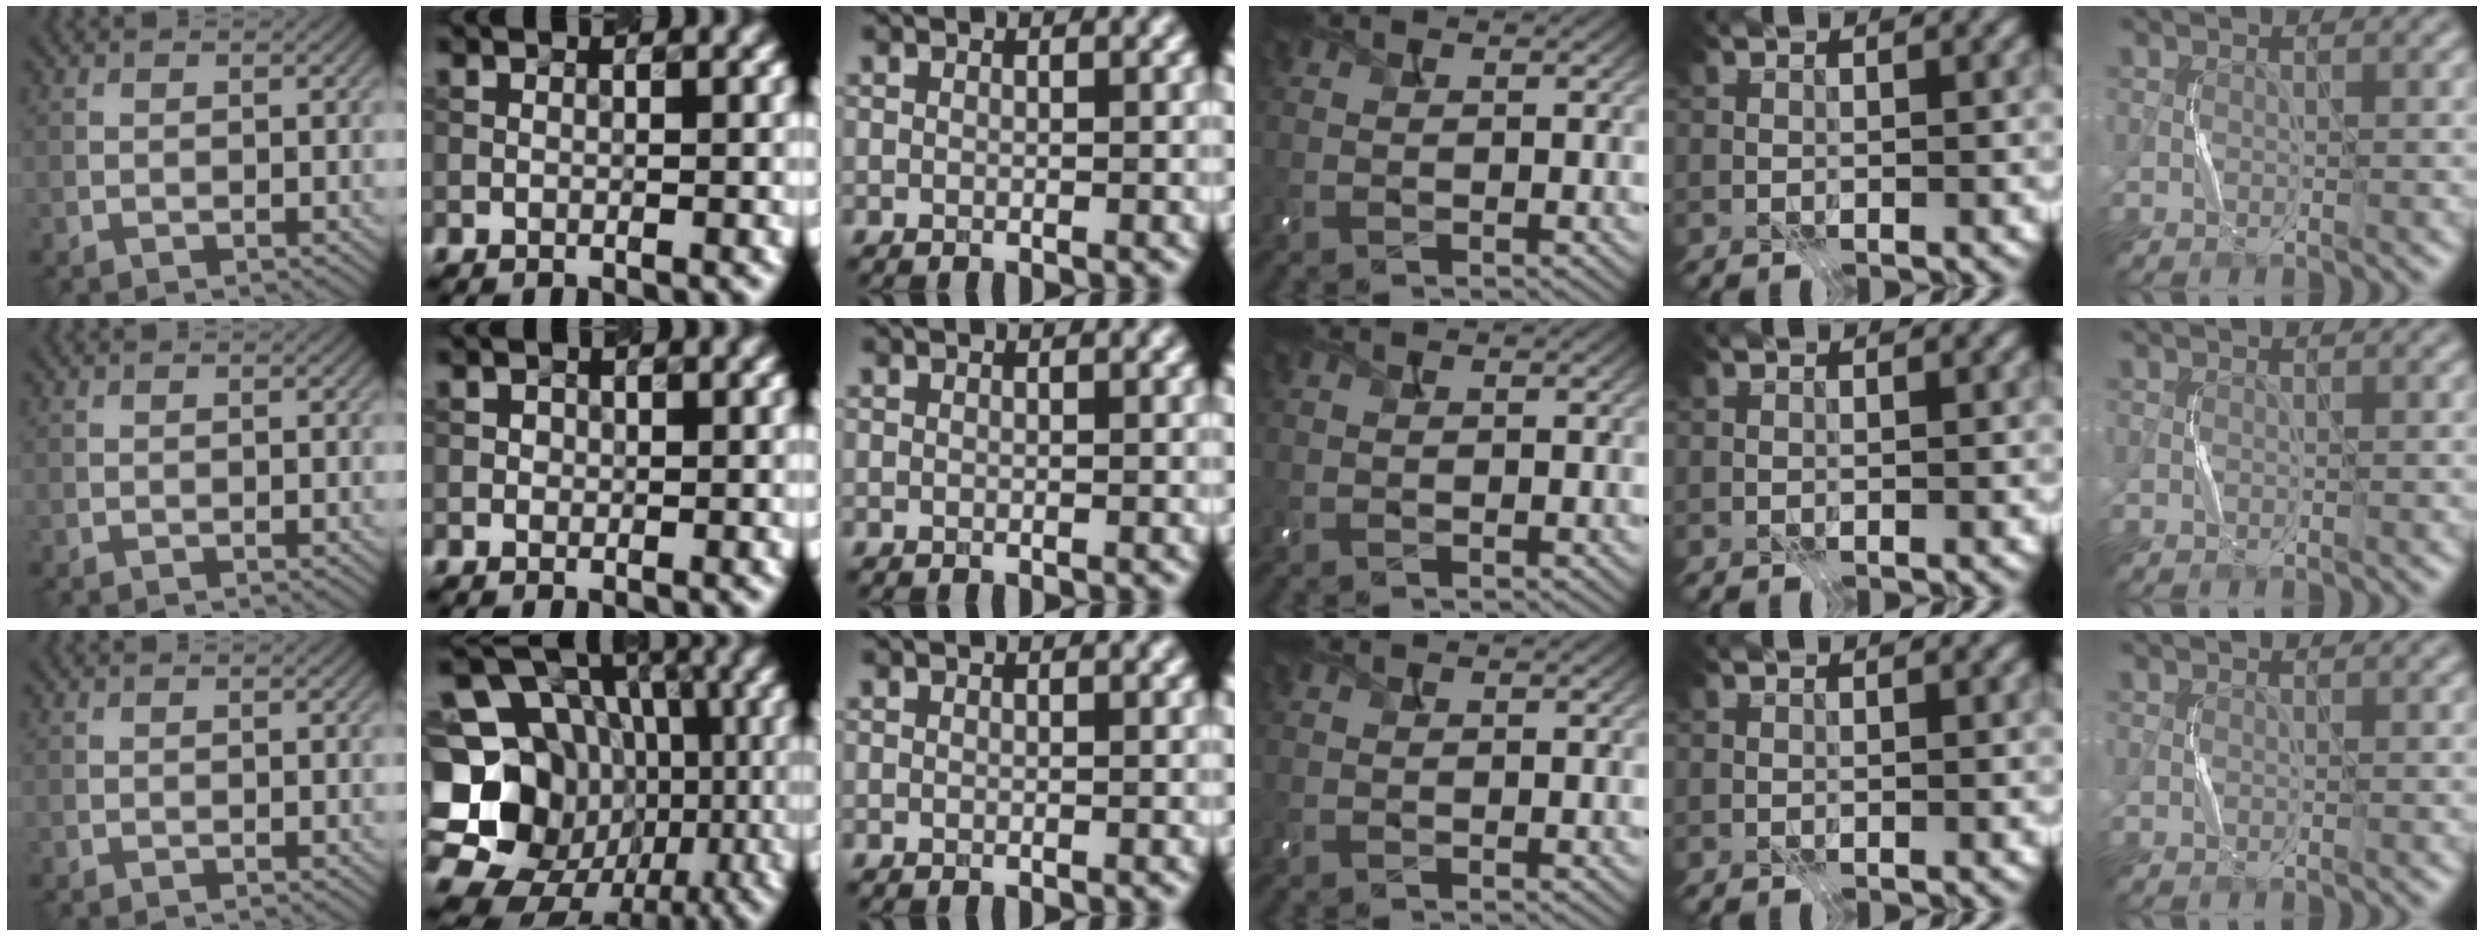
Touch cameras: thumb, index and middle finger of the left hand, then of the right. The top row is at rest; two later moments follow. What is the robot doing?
{"motion": "press", "object": "camera"}